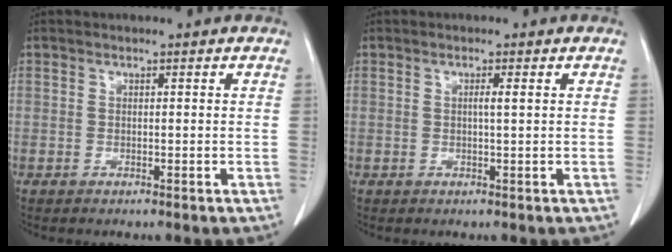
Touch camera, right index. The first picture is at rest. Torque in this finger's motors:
{"motor_torque": [0.01, 0.01, 0.00, 0.03]}